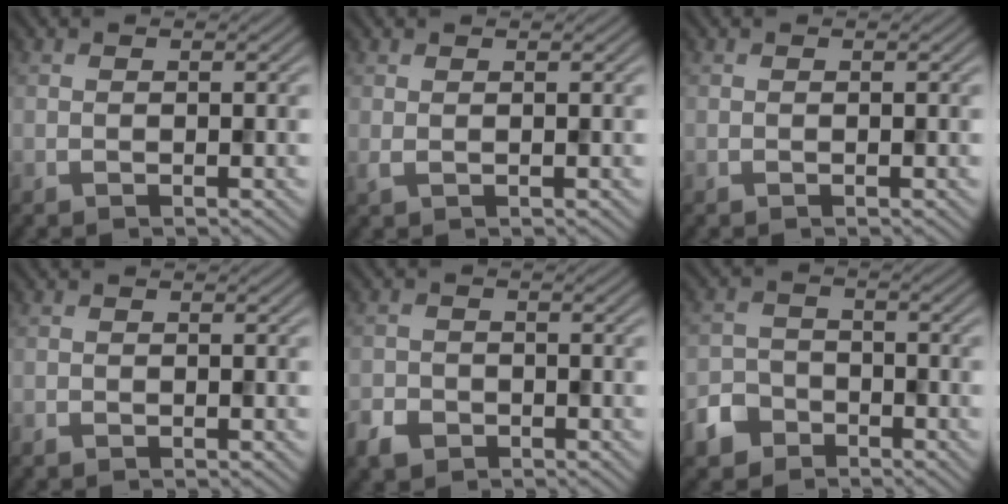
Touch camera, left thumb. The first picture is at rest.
{"total": 0.8, "force": [0.3, 0.3, 0.7], "torque": [-0.019, -0.001, 0.007]}
{"total": 0.0}
{"total": 0.7, "force": [-0.5, 0.4, 0.2], "torque": [-0.004, -0.003, -0.008]}
{"total": 3.3, "force": [-2.2, 2.3, 1.1], "torque": [-0.029, -0.008, -0.050]}
{"total": 5.0, "force": [-3.4, 3.3, 1.5], "torque": [-0.038, -0.003, -0.073]}